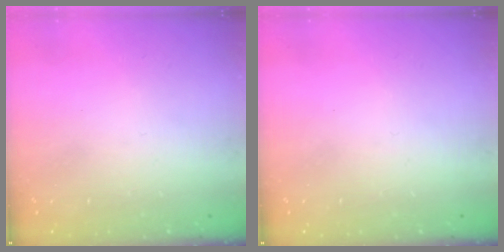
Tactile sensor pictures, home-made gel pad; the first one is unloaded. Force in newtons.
{"total": 0.0}